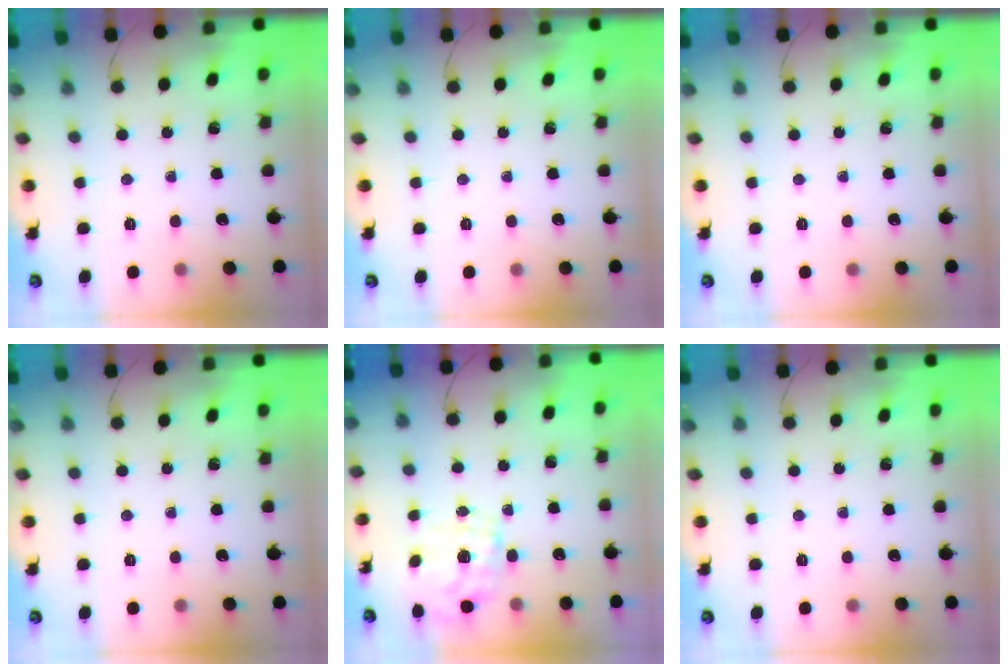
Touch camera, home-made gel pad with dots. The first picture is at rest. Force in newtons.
{"total": 0.0}
{"total": 0.0}
{"total": 0.0}
{"total": 2.1, "press": 0.6, "slide": 2.0}
{"total": 0.0}